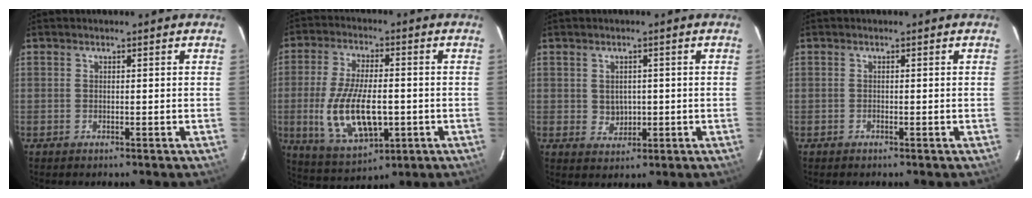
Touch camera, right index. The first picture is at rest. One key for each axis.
{"total": 15.3, "fx": -2.6, "fy": 6.8, "fz": 13.4, "tx": -0.273, "ty": -0.015, "tz": -0.034}
{"total": 3.5, "fx": 0.1, "fy": 3.1, "fz": 1.6, "tx": -0.027, "ty": 0.003, "tz": 0.009}
{"total": 0.0}